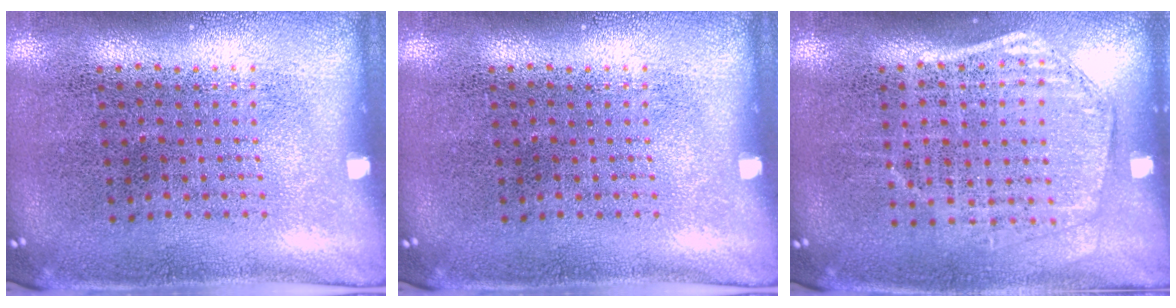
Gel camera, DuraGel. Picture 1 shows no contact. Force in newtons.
{"total": 0.0}
{"total": 1.5, "press": 1.4, "slide": 0.5}